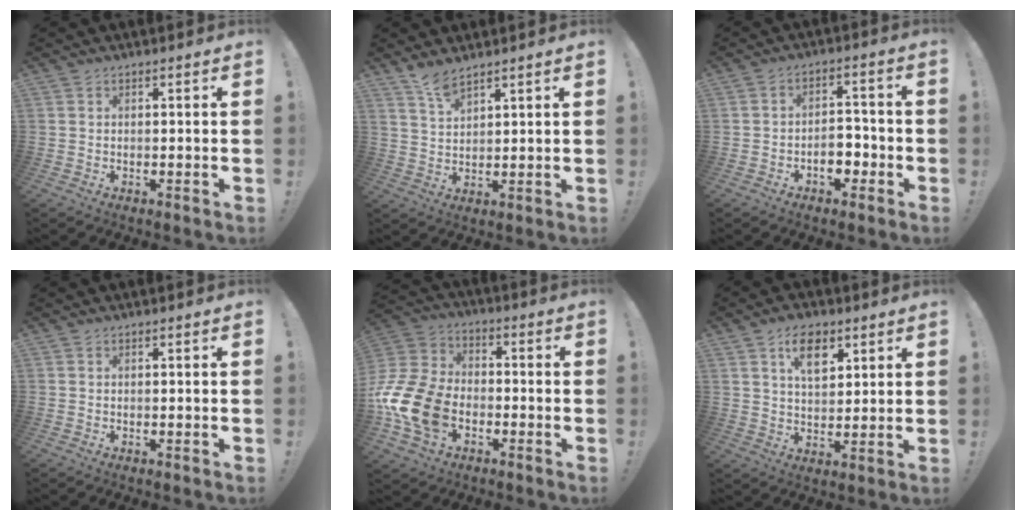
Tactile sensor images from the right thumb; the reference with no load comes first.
{"total": 5.2, "force": [4.3, 1.1, 2.7], "torque": [-0.054, -0.028, 0.079]}
{"total": 7.3, "force": [-2.9, 4.7, 4.7], "torque": [-0.067, 0.018, -0.046]}
{"total": 0.0}
{"total": 18.7, "force": [-6.3, 13.3, 11.5], "torque": [-0.222, 0.040, -0.101]}
{"total": 9.4, "force": [5.2, 5.3, 5.7], "torque": [-0.081, -0.014, 0.092]}